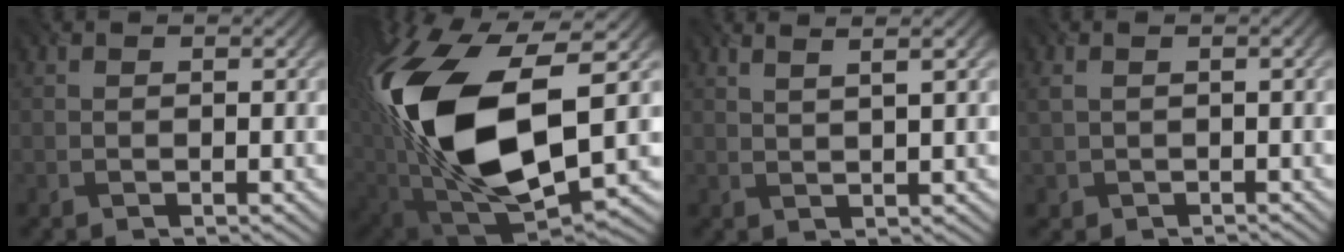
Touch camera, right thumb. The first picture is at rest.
{"total": 18.7, "force": [1.4, 10.8, 15.2], "torque": [-0.339, -0.021, 0.021]}
{"total": 4.3, "force": [2.4, 0.8, 3.6], "torque": [-0.045, 0.016, 0.028]}
{"total": 2.7, "force": [0.5, 1.6, 2.1], "torque": [-0.053, -0.001, 0.010]}